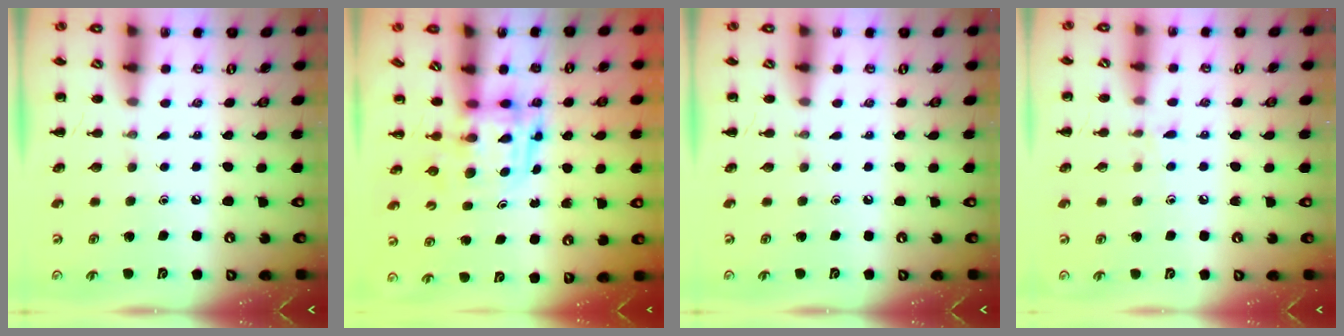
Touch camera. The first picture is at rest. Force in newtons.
{"total": 3.9, "press": 3.9, "slide": 0.7}
{"total": 0.0}
{"total": 4.8, "press": 4.4, "slide": 1.9}